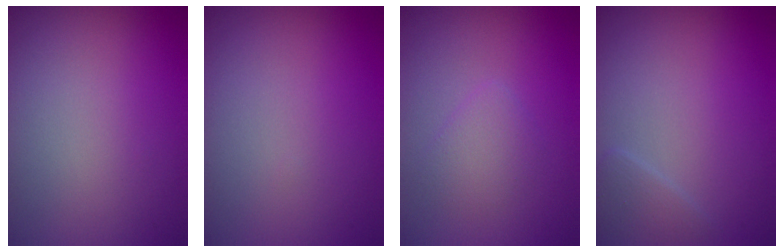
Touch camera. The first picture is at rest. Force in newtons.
{"total": 0.0}
{"total": 1.8, "press": 1.8, "slide": 0.1}
{"total": 1.3, "press": 1.3, "slide": 0.1}